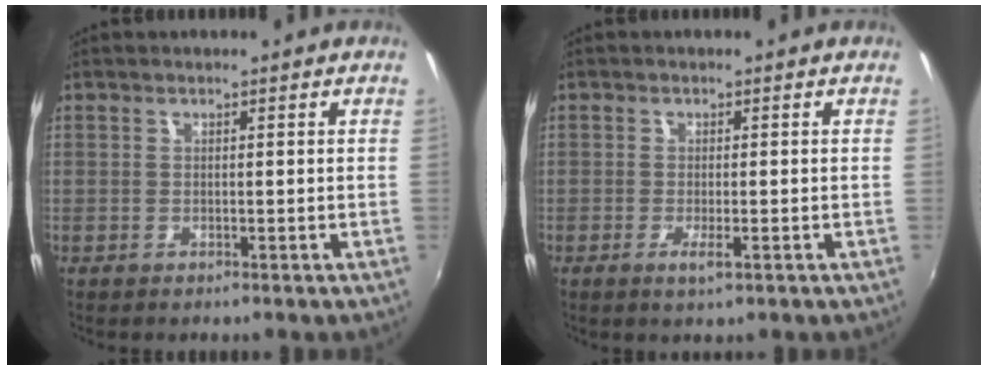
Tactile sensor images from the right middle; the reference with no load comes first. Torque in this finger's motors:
{"motor_torque": [1.01, -1.13, 0.04, 0.05]}